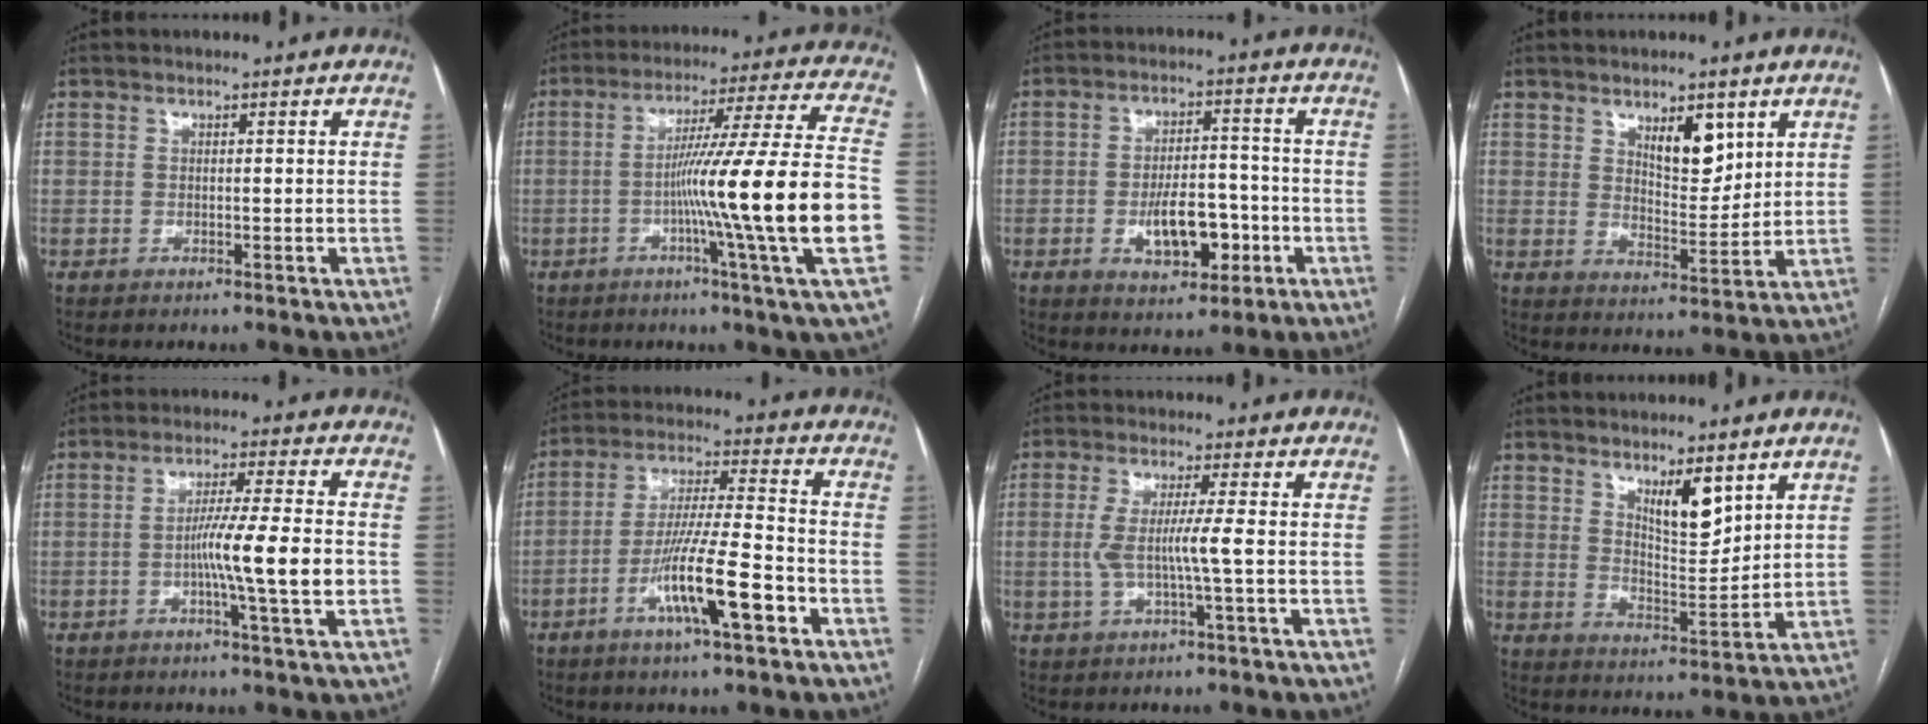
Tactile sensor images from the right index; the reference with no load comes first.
{"total": 20.8, "force": [-4.9, -2.7, 20.0], "torque": [-0.284, -0.002, -0.091]}
{"total": 8.6, "force": [-2.8, 4.1, 7.0], "torque": [-0.119, 0.011, -0.039]}
{"total": 6.9, "force": [3.8, 2.8, 5.0], "torque": [-0.080, -0.008, 0.065]}
{"total": 9.2, "force": [-1.8, -1.1, 8.9], "torque": [-0.150, -0.004, -0.033]}
{"total": 12.4, "force": [-5.5, 0.8, 11.1], "torque": [-0.203, -0.008, -0.099]}
{"total": 5.2, "force": [-0.6, -0.6, 5.1], "torque": [-0.107, 0.003, -0.010]}
{"total": 6.6, "force": [4.3, 1.8, 4.7], "torque": [-0.082, -0.015, 0.077]}